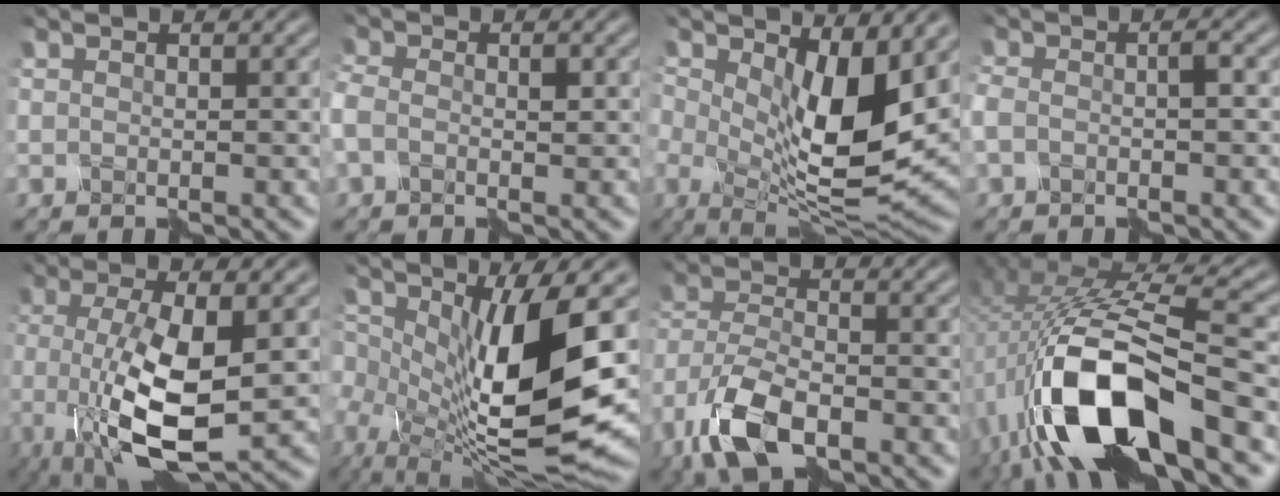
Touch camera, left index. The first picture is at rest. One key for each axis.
{"total": 2.9, "fx": -1.0, "fy": 1.8, "fz": 2.0, "tx": -0.049, "ty": 0.002, "tz": -0.023}
{"total": 10.9, "fx": 1.1, "fy": 5.1, "fz": 9.6, "tx": -0.166, "ty": -0.021, "tz": 0.020}
{"total": 2.2, "fx": -1.4, "fy": 0.8, "fz": 1.6, "tx": -0.041, "ty": 0.003, "tz": -0.026}
{"total": 9.3, "fx": -1.6, "fy": 2.9, "fz": 8.7, "tx": -0.170, "ty": -0.018, "tz": -0.023}
{"total": 13.0, "fx": 0.1, "fy": 5.0, "fz": 12.0, "tx": -0.225, "ty": -0.025, "tz": 0.005}
{"total": 8.1, "fx": -5.1, "fy": 3.3, "fz": 5.4, "tx": -0.131, "ty": -0.007, "tz": -0.107}
{"total": 13.4, "fx": -6.2, "fy": 4.7, "fz": 10.9, "tx": -0.219, "ty": 0.006, "tz": -0.111}